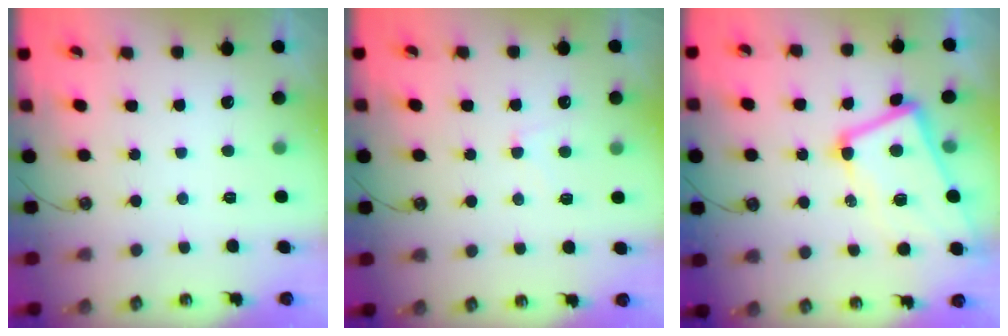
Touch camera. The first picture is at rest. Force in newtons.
{"total": 1.3, "press": 1.2, "slide": 0.6}
{"total": 7.4, "press": 7.3, "slide": 1.6}